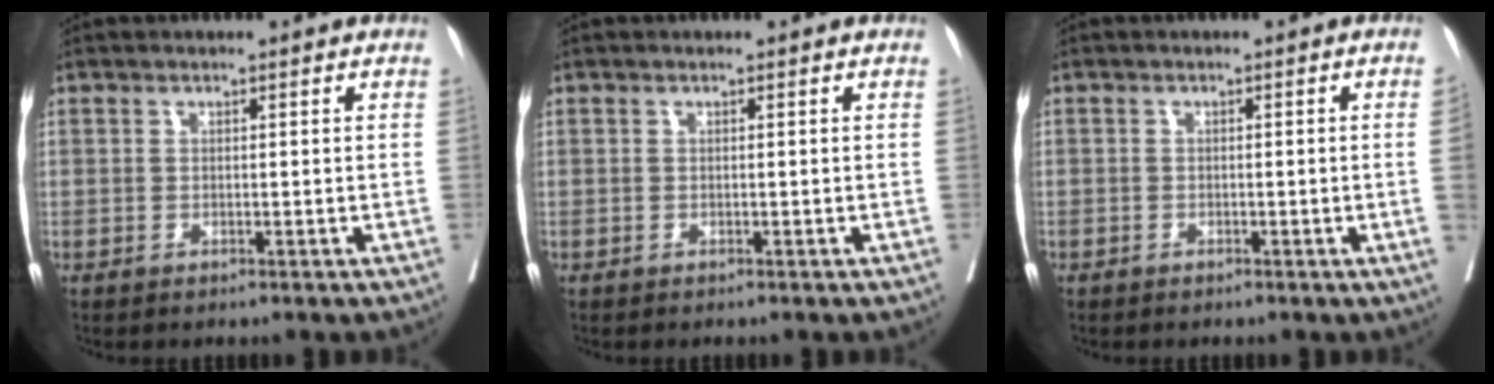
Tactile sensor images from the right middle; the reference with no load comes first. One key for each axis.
{"total": 0.0}
{"total": 1.2, "fx": -0.3, "fy": -0.2, "fz": 1.1, "tx": -0.012, "ty": 0.002, "tz": -0.003}